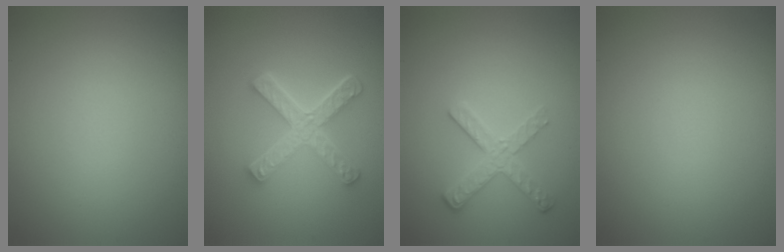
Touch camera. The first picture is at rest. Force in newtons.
{"total": 5.2, "press": 3.7, "slide": 3.6}
{"total": 2.6, "press": 2.4, "slide": 1.2}
{"total": 0.0}